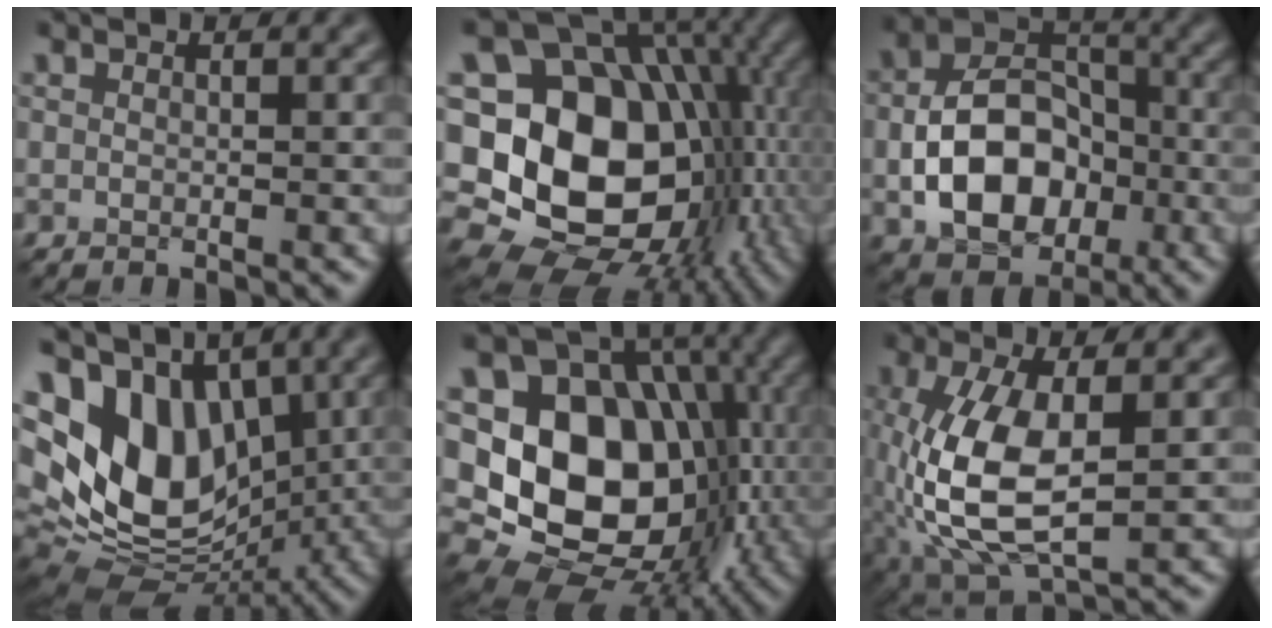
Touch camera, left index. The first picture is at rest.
{"total": 21.5, "force": [-1.8, 17.7, 11.9], "torque": [-0.193, 0.011, -0.044]}
{"total": 9.4, "force": [-2.4, 6.5, 6.4], "torque": [-0.113, 0.008, -0.042]}
{"total": 14.6, "force": [2.5, 10.2, 10.1], "torque": [-0.194, 0.010, 0.061]}
{"total": 16.3, "force": [-1.3, 12.8, 10.1], "torque": [-0.156, -0.008, -0.019]}
{"total": 9.3, "force": [-1.1, 4.2, 8.3], "torque": [-0.195, -0.005, -0.017]}